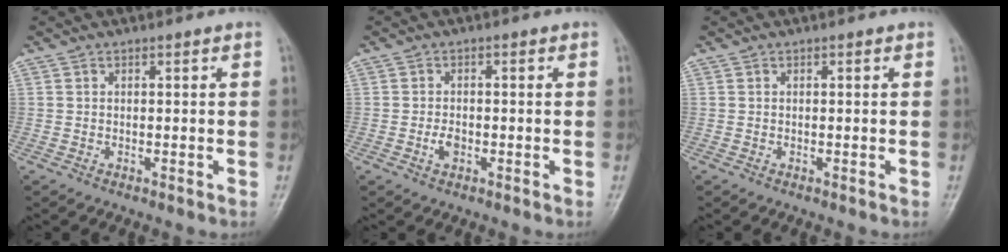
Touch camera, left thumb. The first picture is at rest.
{"total": 2.4, "force": [-0.8, 1.5, 1.6], "torque": [-0.025, 0.003, -0.017]}
{"total": 0.0}